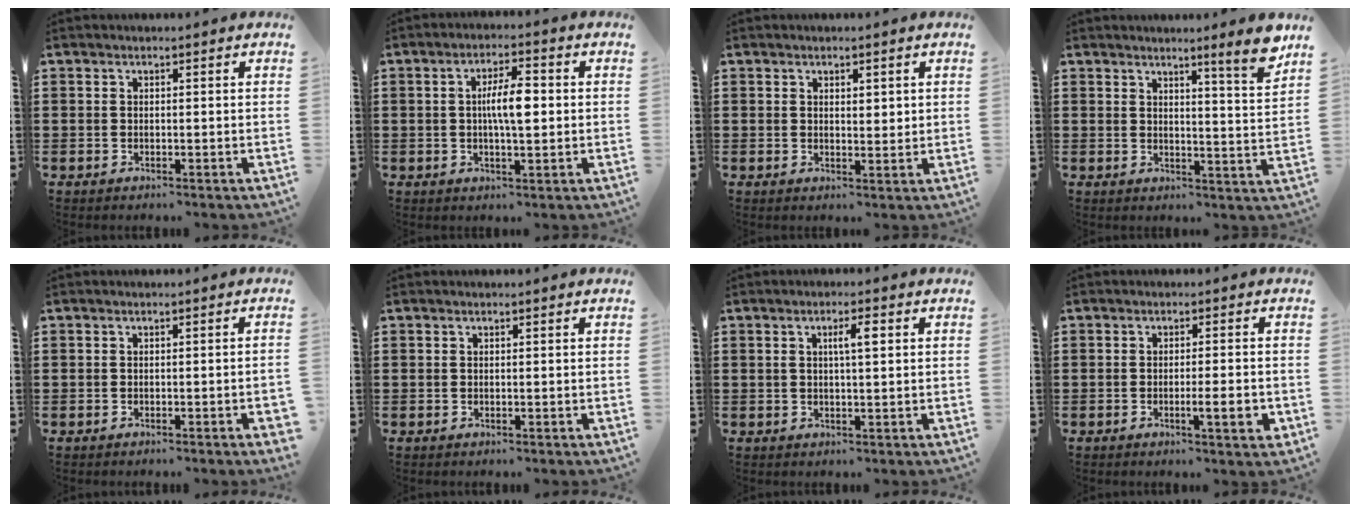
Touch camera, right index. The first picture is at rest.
{"total": 6.0, "force": [0.4, 1.7, 5.8], "torque": [-0.107, 0.006, 0.003]}
{"total": 1.4, "force": [0.9, 0.7, 0.8], "torque": [-0.007, 0.002, 0.014]}
{"total": 5.6, "force": [4.5, -0.8, 3.4], "torque": [-0.055, -0.024, 0.071]}
{"total": 1.3, "force": [-0.9, 0.0, 1.0], "torque": [-0.016, -0.002, -0.016]}
{"total": 0.0}
{"total": 3.2, "force": [0.8, 0.7, 3.0], "torque": [-0.051, 0.004, 0.008]}
{"total": 4.5, "force": [-1.4, 0.4, 4.2], "torque": [-0.067, -0.007, -0.022]}